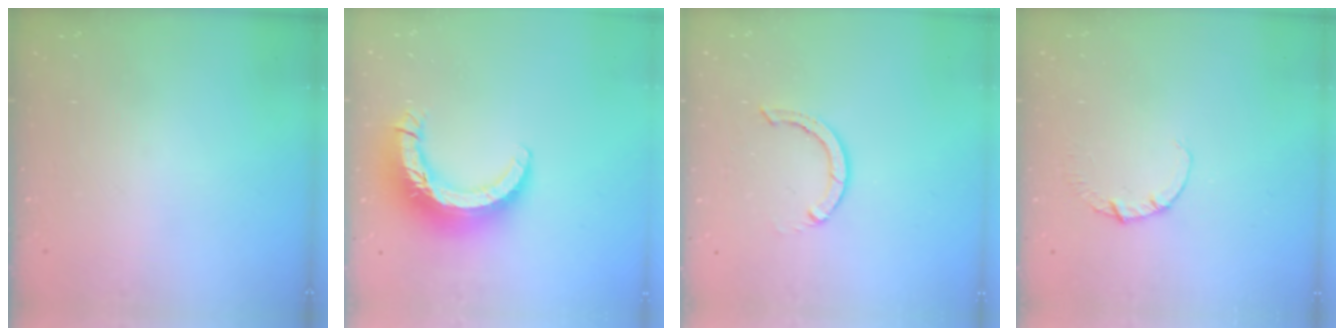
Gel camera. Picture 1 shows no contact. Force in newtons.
{"total": 13.9, "press": 13.8, "slide": 1.4}
{"total": 3.4, "press": 3.4, "slide": 0.3}
{"total": 1.9, "press": 1.9, "slide": 0.3}